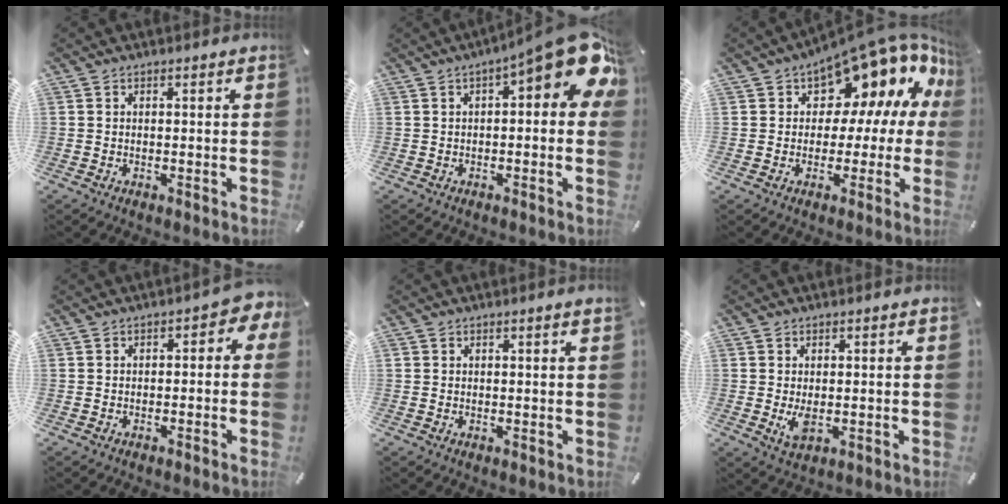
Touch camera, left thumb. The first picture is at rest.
{"total": 14.0, "force": [5.1, 4.2, 12.3], "torque": [-0.155, -0.042, 0.079]}
{"total": 13.7, "force": [9.1, 7.3, 7.2], "torque": [-0.102, -0.086, 0.159]}
{"total": 2.8, "force": [-0.9, 1.7, 2.1], "torque": [-0.032, 0.010, -0.019]}
{"total": 0.6, "force": [0.4, 0.0, 0.5], "torque": [-0.009, -0.001, 0.006]}
{"total": 4.0, "force": [-0.1, 2.1, 3.4], "torque": [-0.073, -0.008, -0.007]}